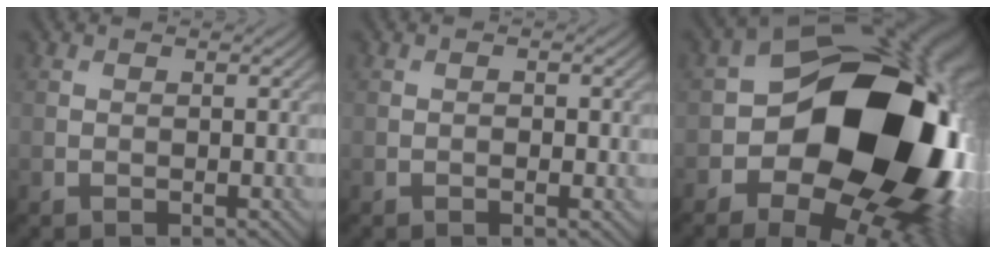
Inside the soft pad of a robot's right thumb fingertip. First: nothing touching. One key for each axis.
{"total": 1.1, "fx": -0.2, "fy": 0.4, "fz": 1.0, "tx": -0.013, "ty": -0.002, "tz": -0.002}
{"total": 22.9, "fx": -3.7, "fy": 15.6, "fz": 16.4, "tx": -0.261, "ty": -0.045, "tz": -0.030}